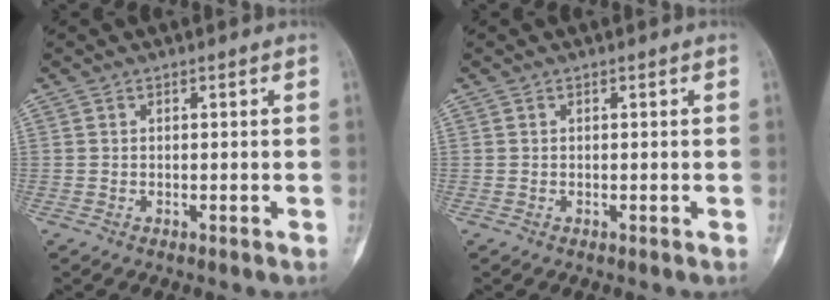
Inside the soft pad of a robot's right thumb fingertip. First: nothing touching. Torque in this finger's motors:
{"motor_torque": [0.00, 0.00, 0.00, 0.00, 0.00]}